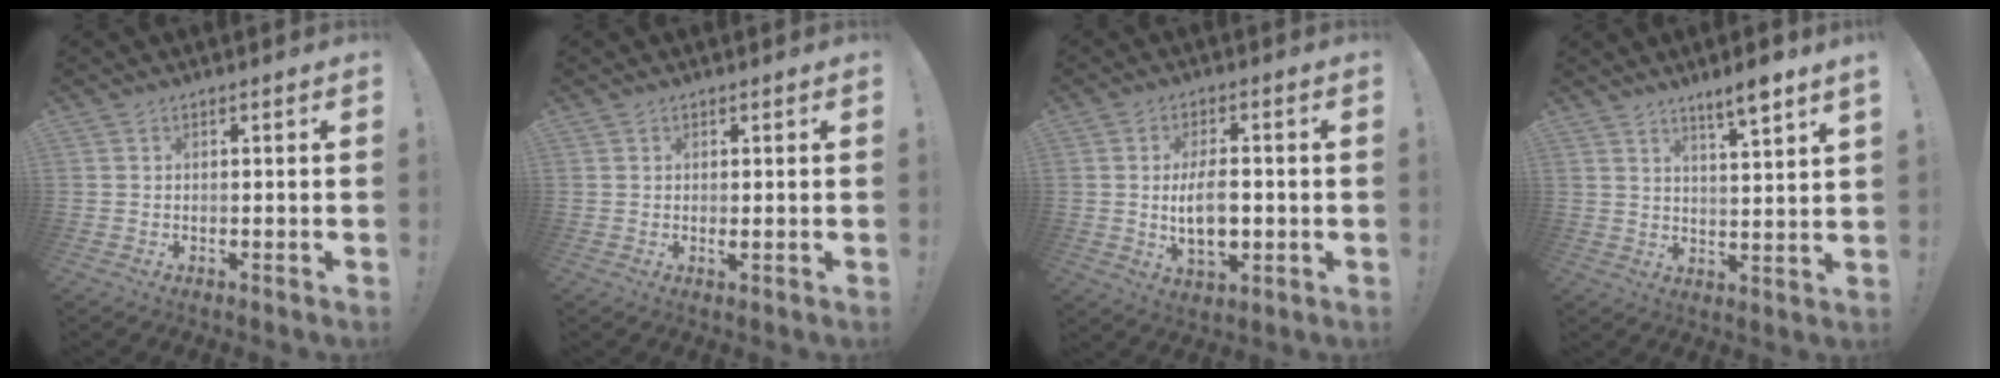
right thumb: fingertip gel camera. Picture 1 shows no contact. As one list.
[{"total": 0.8, "force": [0.3, 0.1, 0.7], "torque": [-0.006, -0.006, 0.004]}, {"total": 10.5, "force": [-1.0, 5.6, 8.8], "torque": [-0.150, -0.004, -0.018]}, {"total": 6.3, "force": [4.7, -0.4, 4.3], "torque": [-0.063, -0.032, 0.075]}]